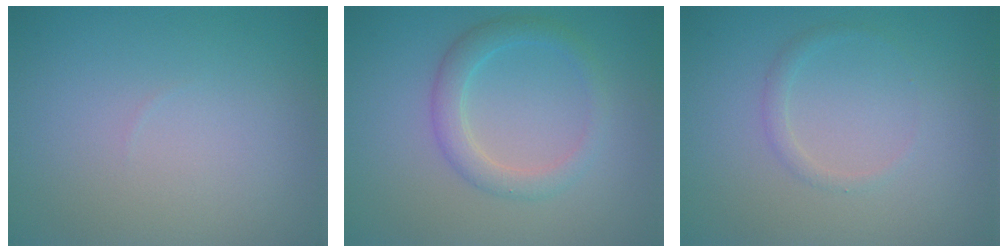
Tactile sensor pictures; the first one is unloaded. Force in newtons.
{"total": 2.7, "press": 2.7, "slide": 0.1}
{"total": 1.0, "press": 1.0, "slide": 0.0}